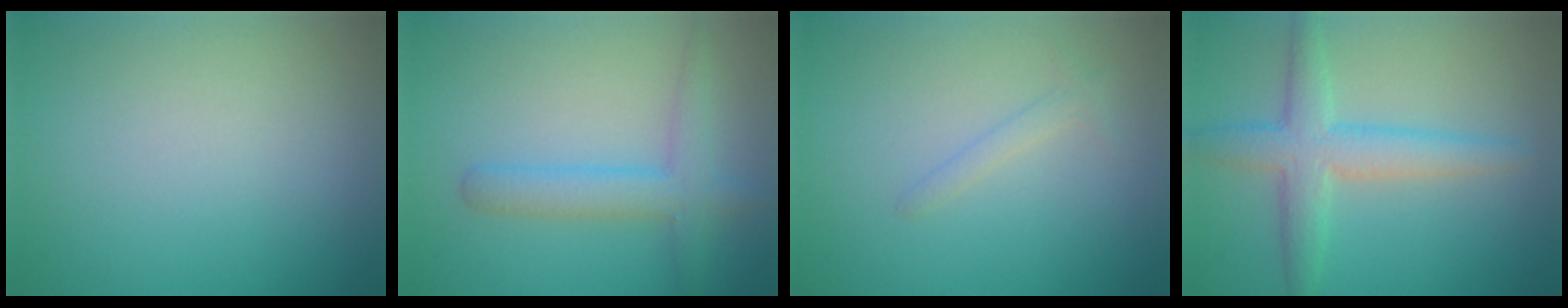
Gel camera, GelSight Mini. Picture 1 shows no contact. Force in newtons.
{"total": 3.2, "press": 3.2, "slide": 0.1}
{"total": 1.1, "press": 1.1, "slide": 0.1}
{"total": 4.4, "press": 4.4, "slide": 0.0}